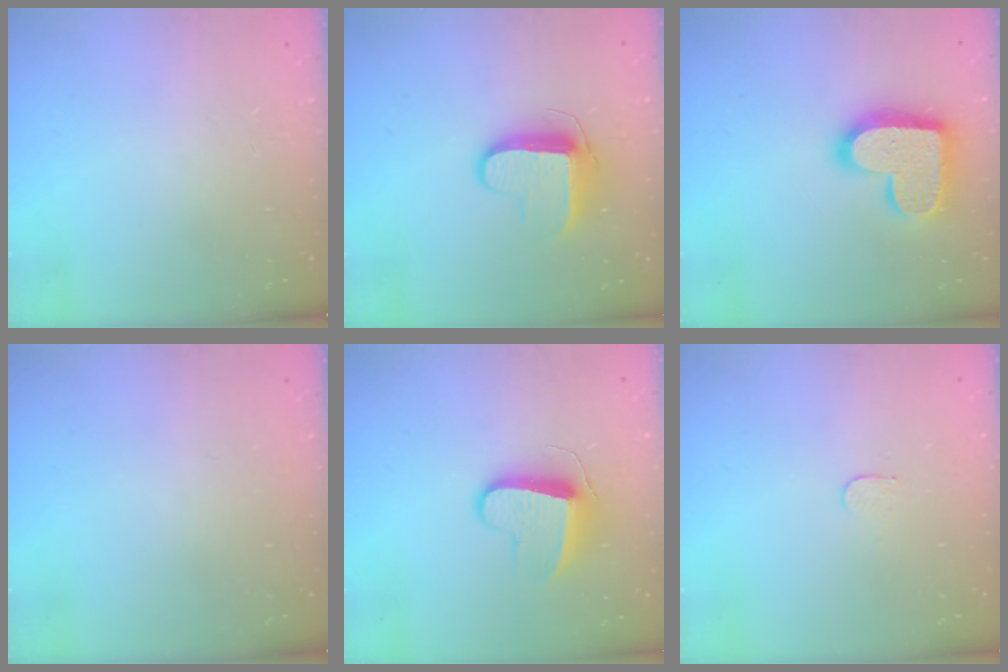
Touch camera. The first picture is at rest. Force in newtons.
{"total": 9.4, "press": 9.4, "slide": 0.7}
{"total": 17.7, "press": 17.7, "slide": 1.2}
{"total": 0.0}
{"total": 9.2, "press": 9.2, "slide": 0.2}
{"total": 3.7, "press": 3.7, "slide": 0.3}